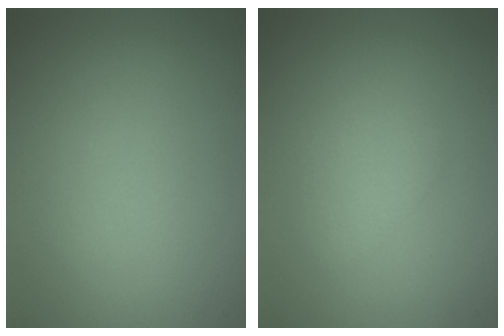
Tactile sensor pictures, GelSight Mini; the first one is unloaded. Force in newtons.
{"total": 1.6, "press": 1.6, "slide": 0.0}